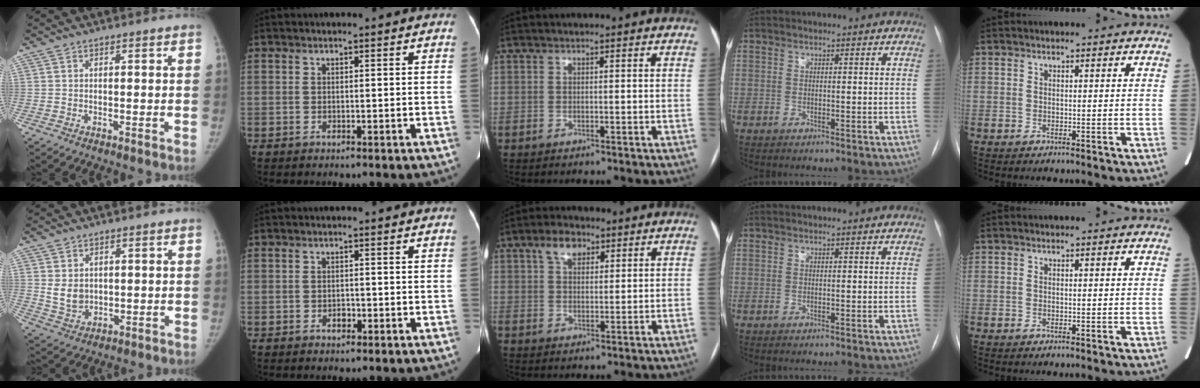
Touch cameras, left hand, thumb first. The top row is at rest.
{"thumb": {"total": 4.9, "force": [1.0, 3.9, 2.7], "torque": [-0.027, -0.015, 0.031]}, "index": {"total": 1.1, "force": [-0.5, 0.7, 0.6], "torque": [-0.012, 0.003, -0.005]}, "middle": {"total": 4.5, "force": [2.6, 2.6, 2.7], "torque": [-0.052, 0.015, 0.048]}}